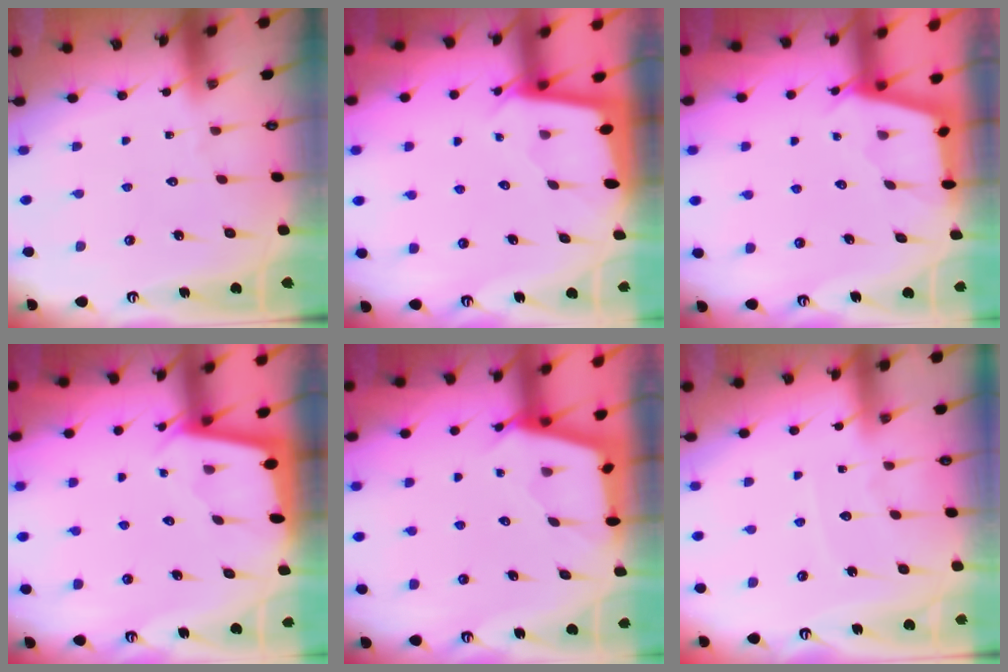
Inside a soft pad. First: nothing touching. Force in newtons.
{"total": 1.7, "press": 1.7, "slide": 0.1}
{"total": 2.6, "press": 2.6, "slide": 0.3}
{"total": 2.2, "press": 2.2, "slide": 0.2}
{"total": 2.6, "press": 2.5, "slide": 0.4}
{"total": 4.2, "press": 4.2, "slide": 0.6}